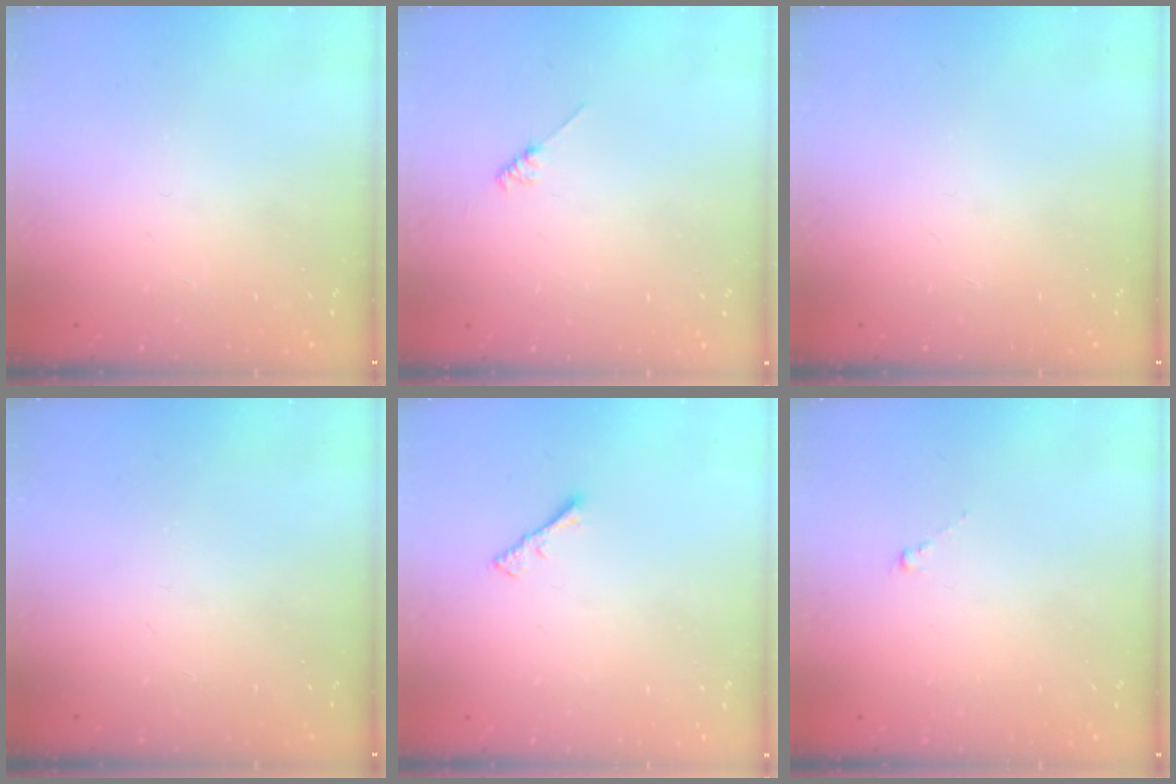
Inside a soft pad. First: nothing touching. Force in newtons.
{"total": 1.8, "press": 1.7, "slide": 0.3}
{"total": 0.0}
{"total": 0.0}
{"total": 1.1, "press": 1.1, "slide": 0.4}
{"total": 0.8, "press": 0.7, "slide": 0.5}